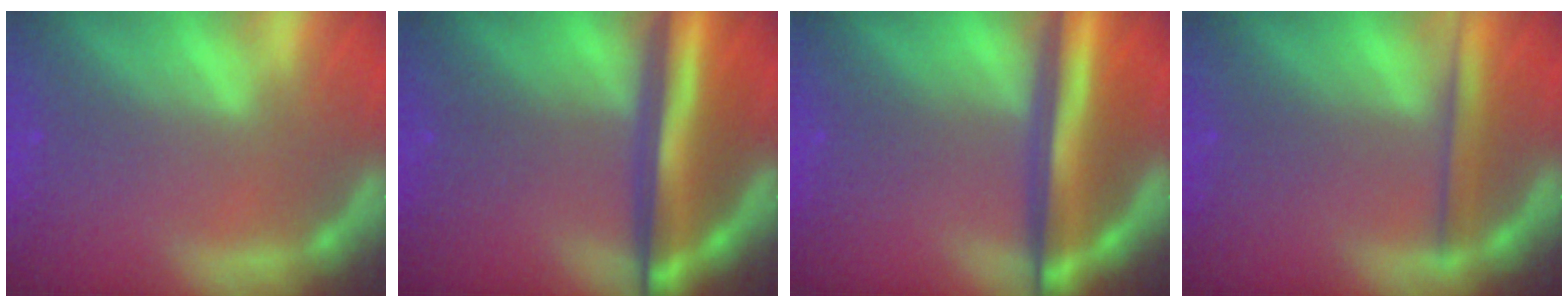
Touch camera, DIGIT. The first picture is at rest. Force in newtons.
{"total": 9.1}
{"total": 8.6}
{"total": 2.9}